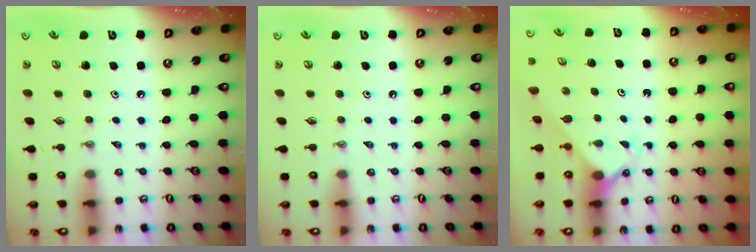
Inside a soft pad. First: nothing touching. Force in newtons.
{"total": 0.0}
{"total": 2.1, "press": 2.1, "slide": 0.2}